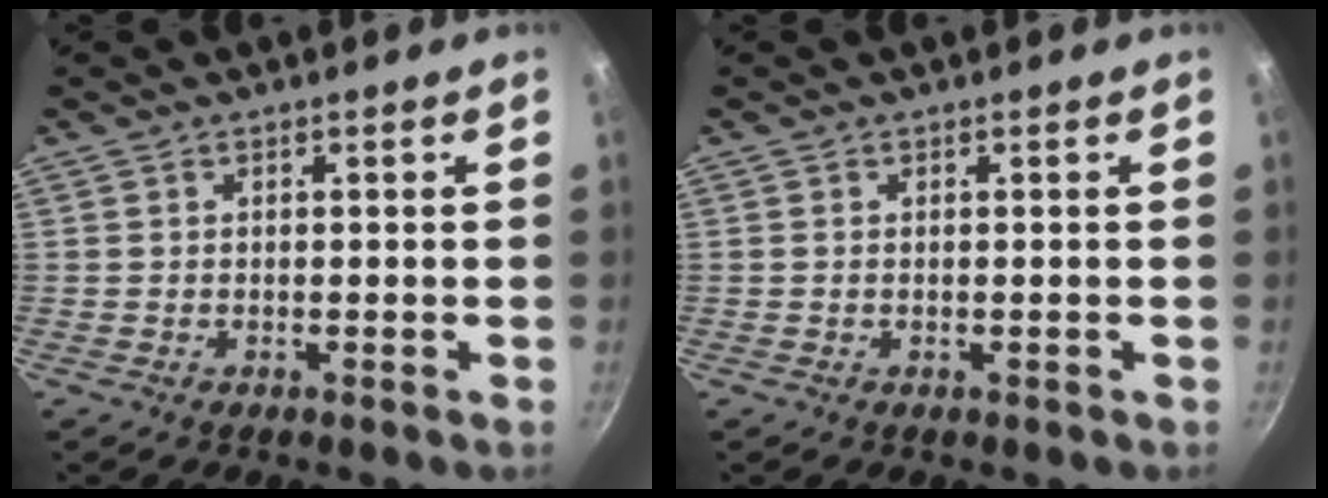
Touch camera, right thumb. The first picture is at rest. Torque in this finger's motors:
{"motor_torque": [0.01, -0.04, -0.16, 0.05, -0.09]}